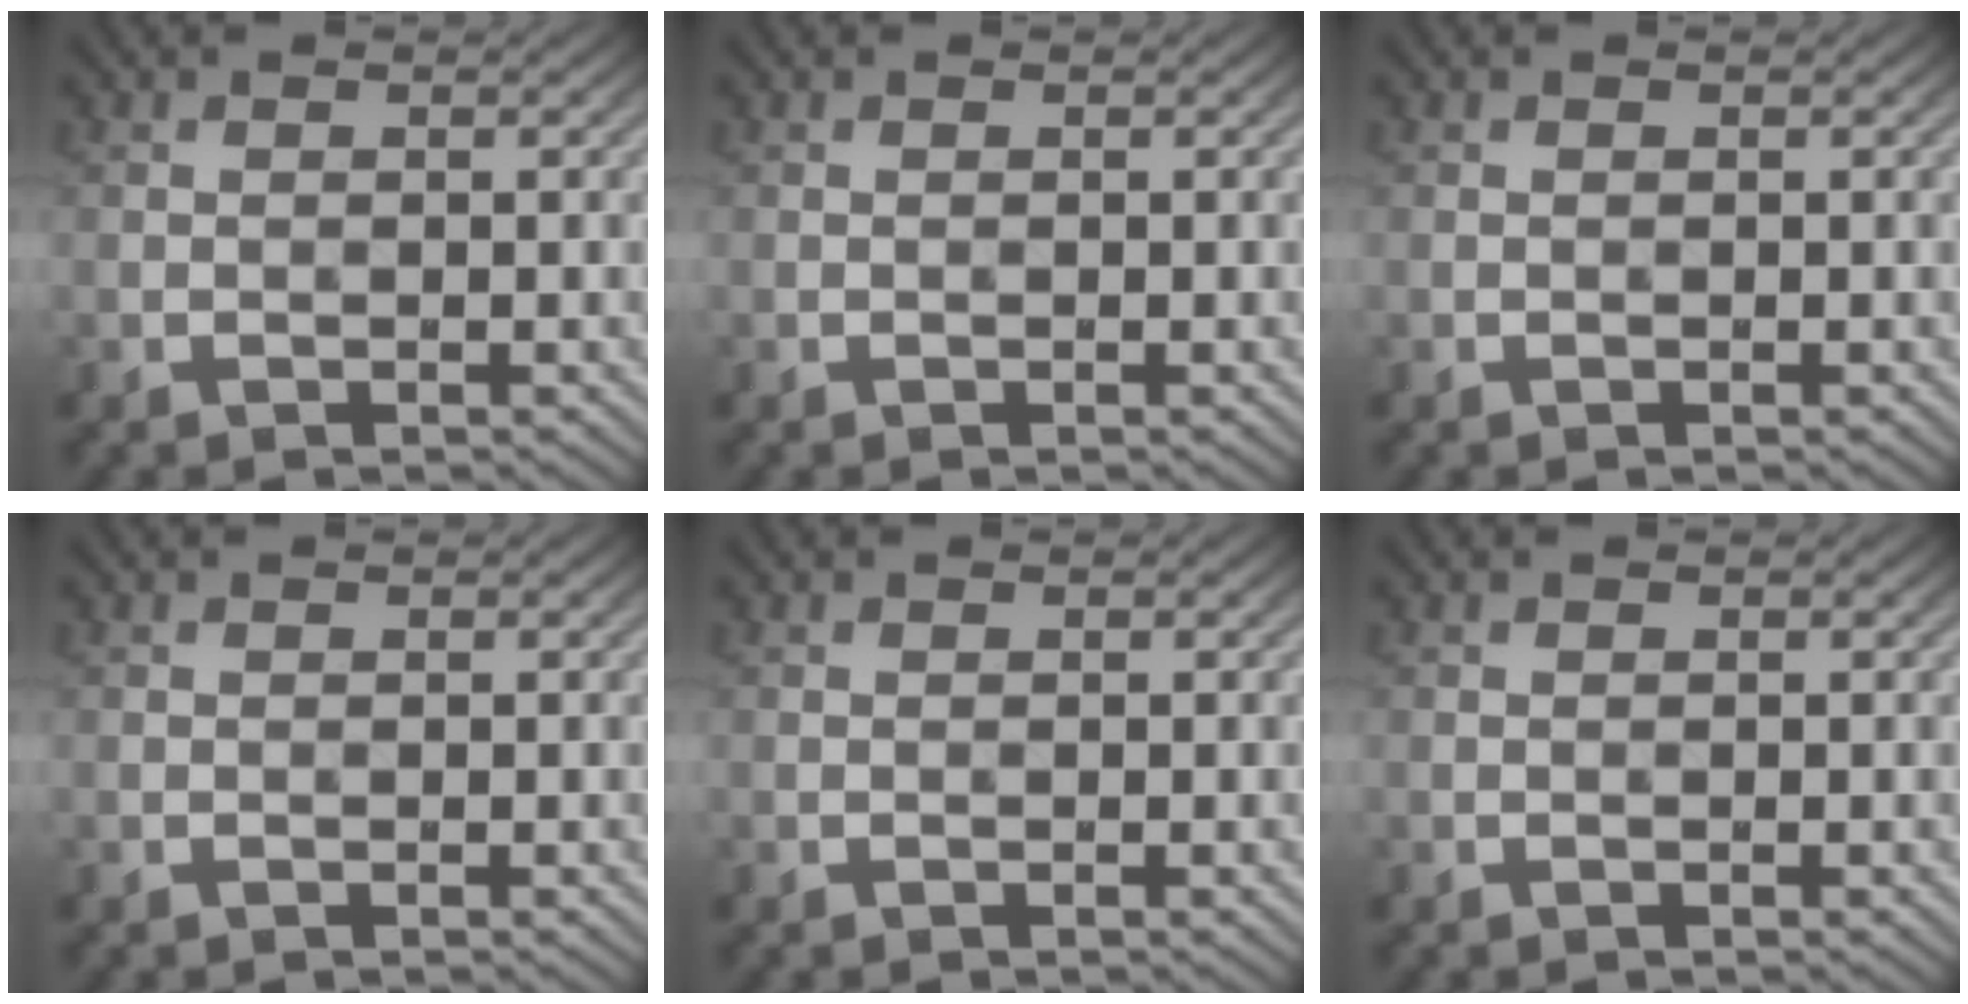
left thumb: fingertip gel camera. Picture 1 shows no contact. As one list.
[{"total": 0.0}, {"total": 0.0}, {"total": 0.0}, {"total": 0.0}, {"total": 0.0}]